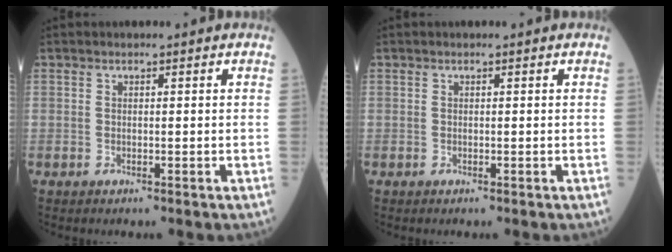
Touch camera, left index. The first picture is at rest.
{"total": 0.0}